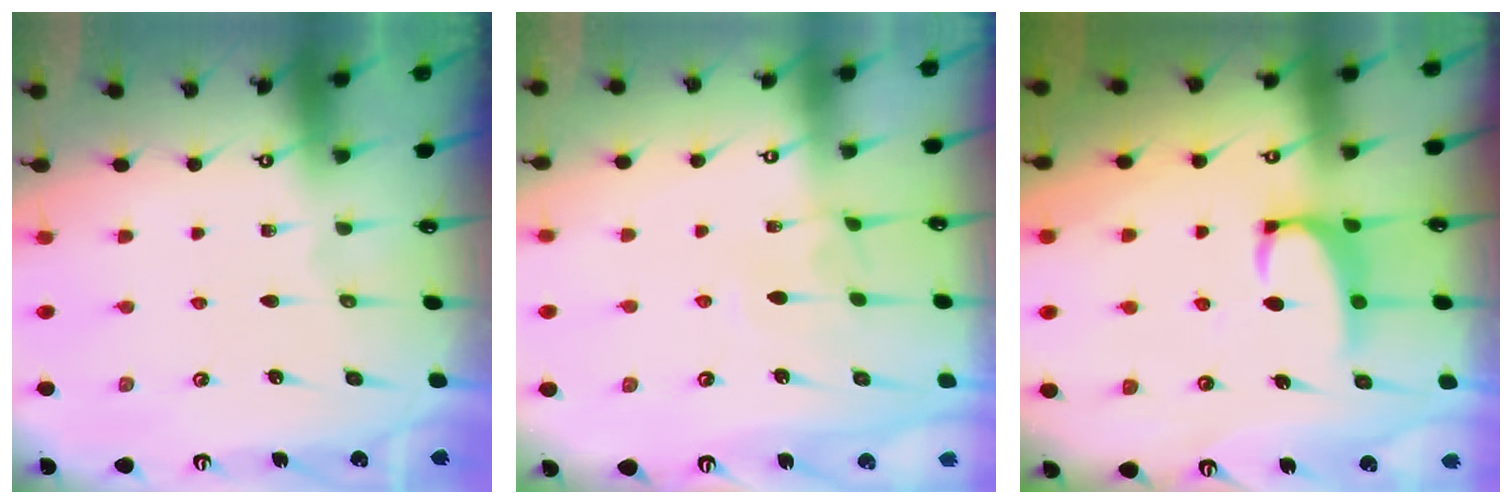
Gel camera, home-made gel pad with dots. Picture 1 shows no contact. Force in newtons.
{"total": 1.2, "press": 1.2, "slide": 0.4}
{"total": 2.5, "press": 2.4, "slide": 0.7}